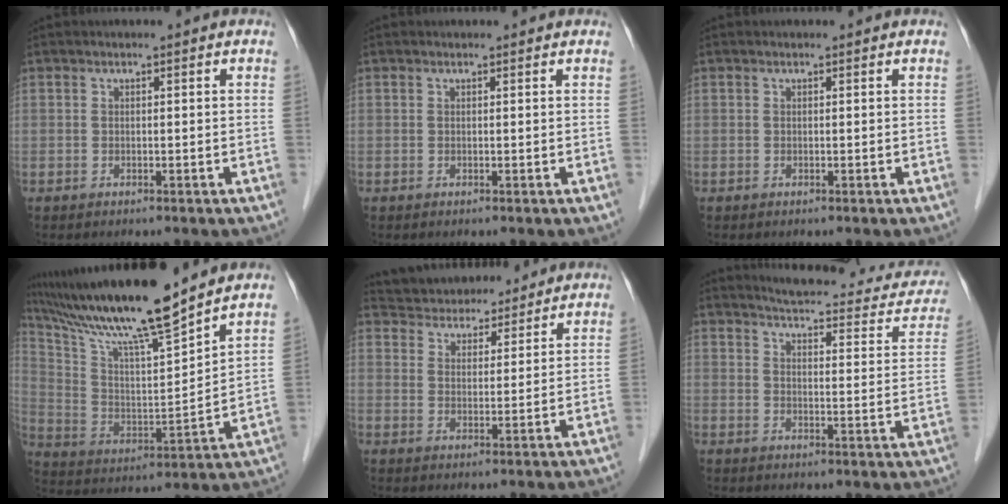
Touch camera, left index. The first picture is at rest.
{"total": 0.9, "force": [0.8, 0.3, 0.1], "torque": [-0.008, 0.008, 0.011]}
{"total": 0.0}
{"total": 19.1, "force": [15.9, 0.1, 10.6], "torque": [-0.198, 0.005, 0.281]}
{"total": 12.3, "force": [11.4, 3.8, 2.5], "torque": [-0.036, 0.023, 0.173]}
{"total": 19.6, "force": [17.8, 4.4, 7.0], "torque": [-0.068, -0.033, 0.198]}